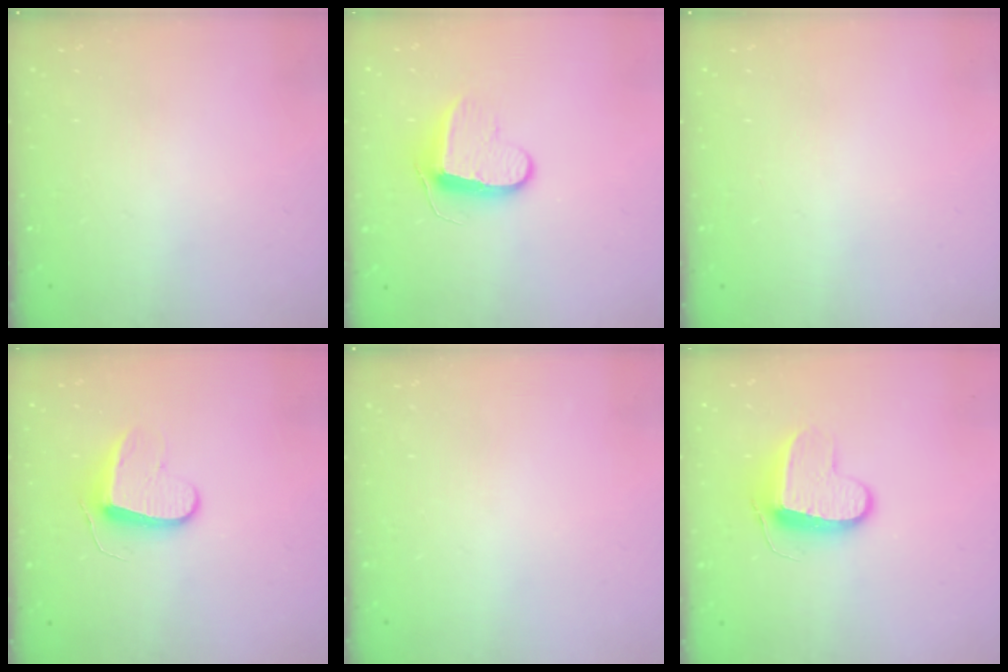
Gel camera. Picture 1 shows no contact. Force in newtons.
{"total": 9.9, "press": 9.9, "slide": 0.2}
{"total": 0.0}
{"total": 9.3, "press": 9.3, "slide": 0.6}
{"total": 0.0}
{"total": 9.2, "press": 9.2, "slide": 0.3}